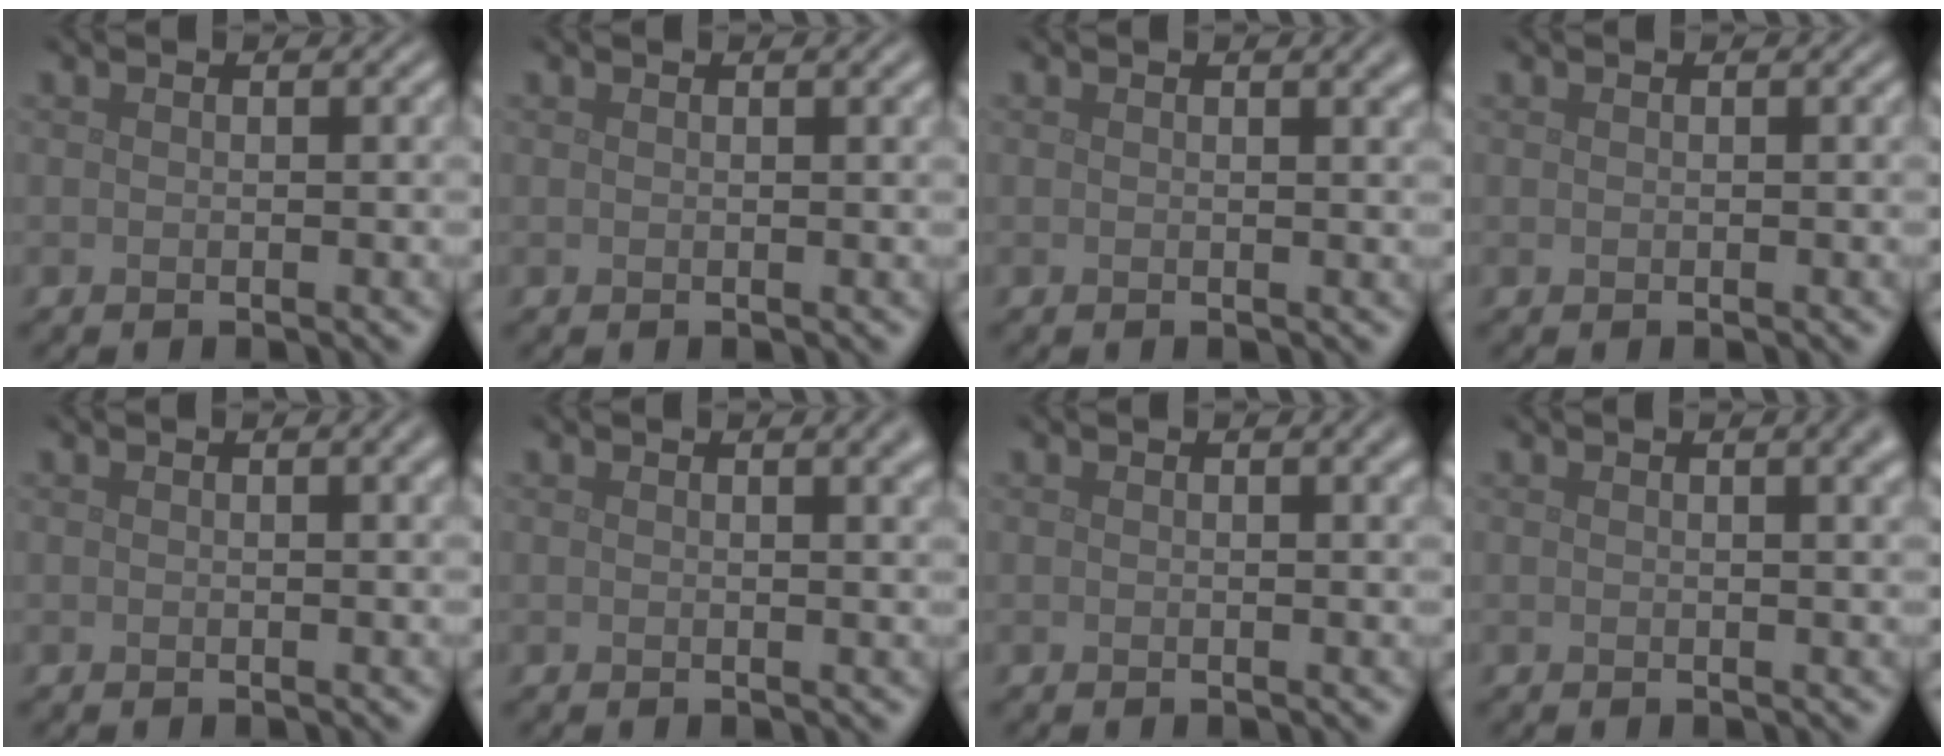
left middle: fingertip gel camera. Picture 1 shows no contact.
{"total": 1.1, "force": [0.7, 0.3, 0.8], "torque": [-0.008, 0.005, 0.011]}
{"total": 1.9, "force": [1.0, 0.7, 1.5], "torque": [-0.006, 0.007, 0.012]}
{"total": 0.0}
{"total": 1.6, "force": [0.7, 0.5, 1.4], "torque": [-0.013, 0.006, 0.008]}
{"total": 2.9, "force": [1.4, 1.1, 2.3], "torque": [-0.011, 0.007, 0.016]}
{"total": 1.6, "force": [0.8, 0.5, 1.4], "torque": [-0.010, 0.006, 0.009]}
{"total": 3.5, "force": [1.6, 1.4, 2.8], "torque": [-0.015, 0.011, 0.013]}